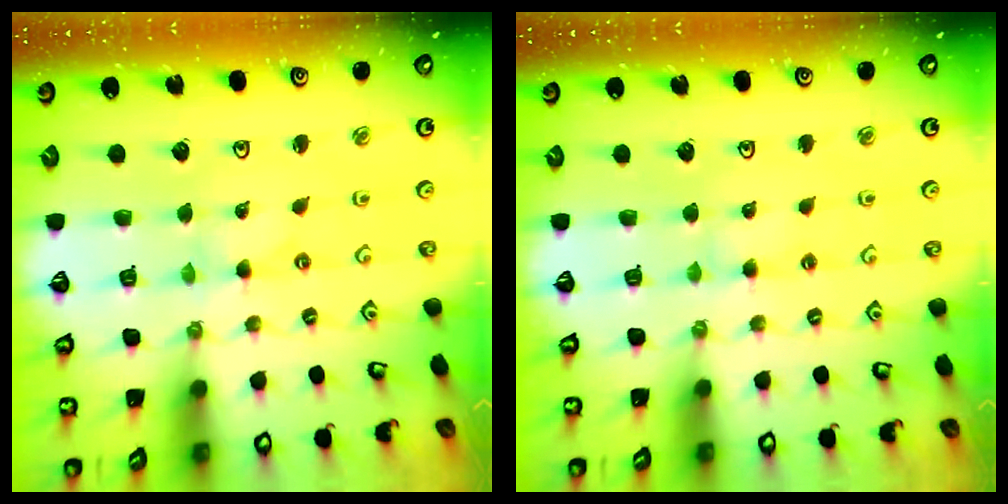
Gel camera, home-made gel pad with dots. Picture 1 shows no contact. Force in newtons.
{"total": 1.8, "press": 1.8, "slide": 0.2}